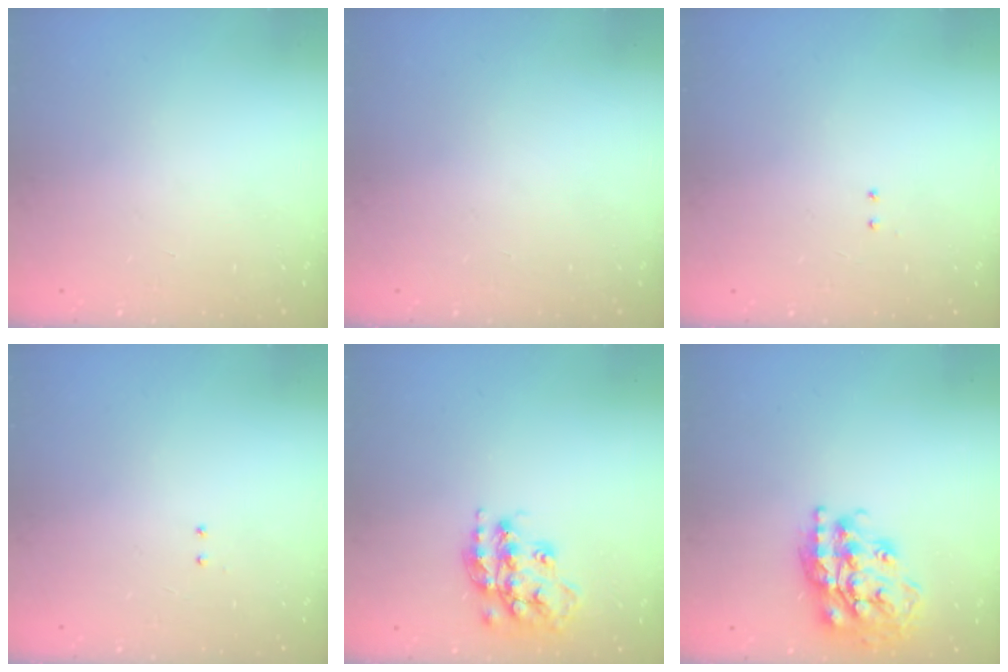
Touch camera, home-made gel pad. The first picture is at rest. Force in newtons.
{"total": 0.0}
{"total": 2.0, "press": 2.0, "slide": 0.4}
{"total": 2.0, "press": 2.0, "slide": 0.4}
{"total": 16.3, "press": 16.3, "slide": 0.8}
{"total": 19.6, "press": 19.5, "slide": 1.7}